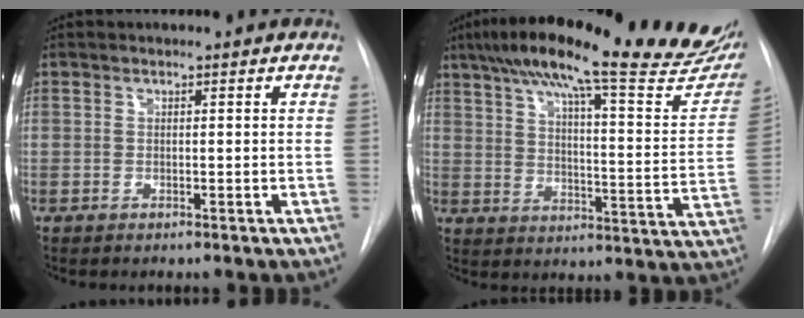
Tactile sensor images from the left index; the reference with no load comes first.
{"total": 31.3, "force": [25.1, 4.7, 18.2], "torque": [-0.247, -0.019, 0.318]}